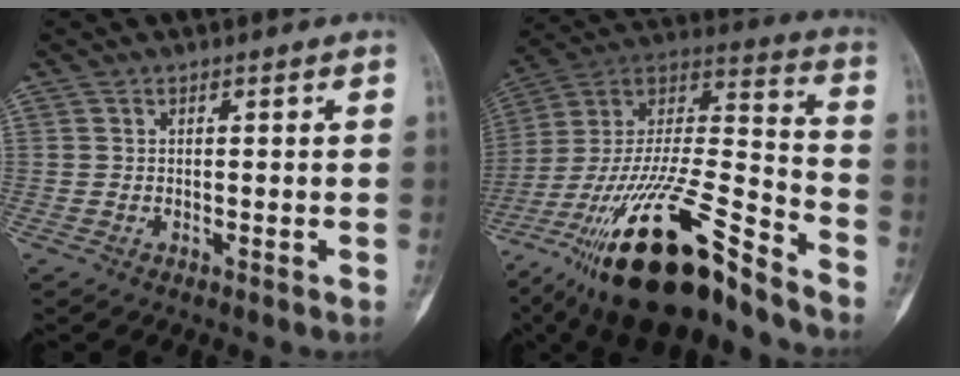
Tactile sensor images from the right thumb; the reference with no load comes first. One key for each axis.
{"total": 28.8, "fx": -19.6, "fy": 7.9, "fz": 19.6, "tx": -0.378, "ty": 0.062, "tz": -0.342}